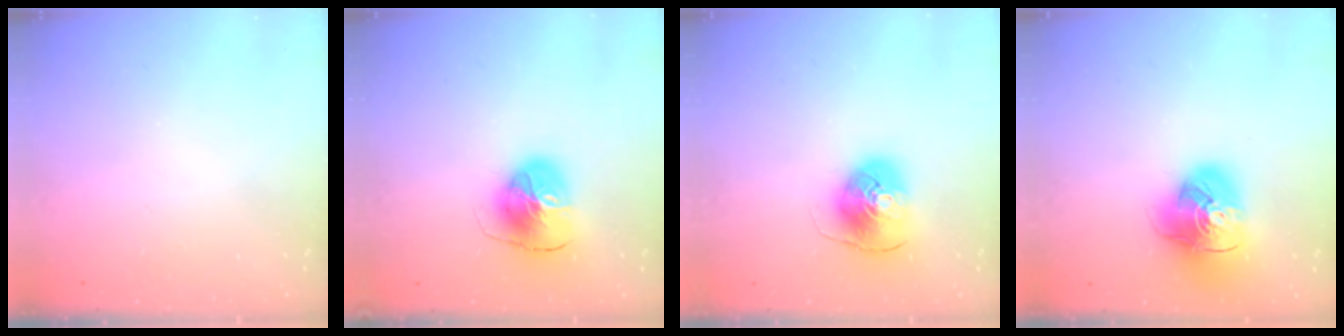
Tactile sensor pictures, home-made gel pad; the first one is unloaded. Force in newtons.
{"total": 11.3, "press": 11.2, "slide": 1.4}
{"total": 9.7, "press": 9.6, "slide": 1.3}
{"total": 14.9, "press": 14.8, "slide": 1.9}